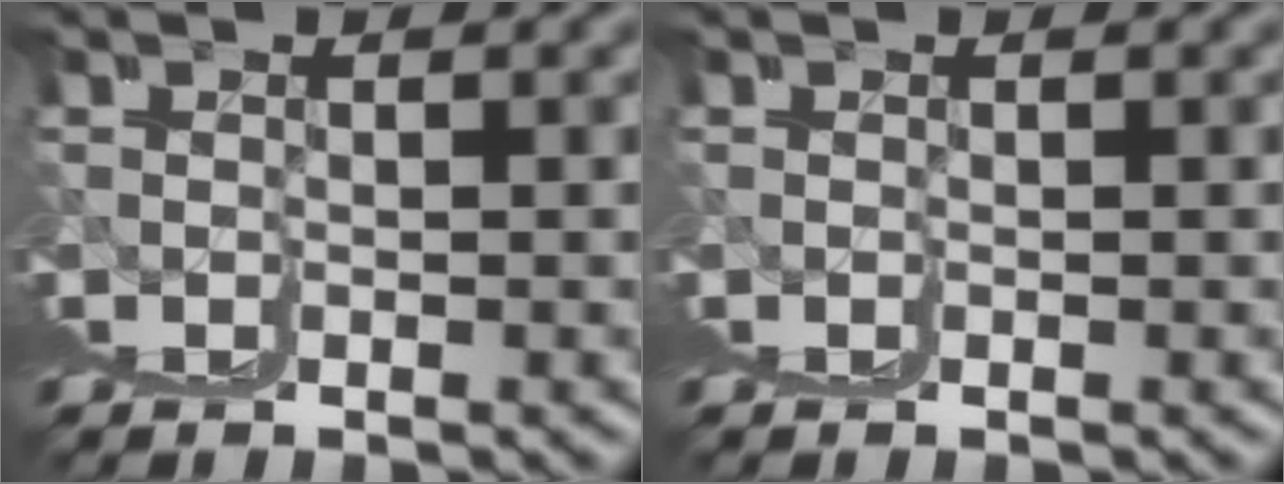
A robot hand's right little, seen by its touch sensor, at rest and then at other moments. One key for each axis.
{"total": 0.0}